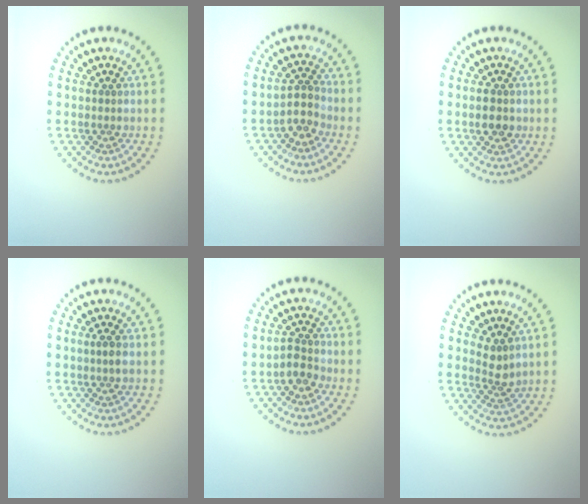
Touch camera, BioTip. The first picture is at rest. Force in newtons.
{"total": 2.2, "press": 1.7, "slide": 1.4}
{"total": 2.4, "press": 2.4, "slide": 0.1}
{"total": 0.9, "press": 0.8, "slide": 0.4}
{"total": 1.8, "press": 1.5, "slide": 1.0}
{"total": 1.9, "press": 1.4, "slide": 1.2}